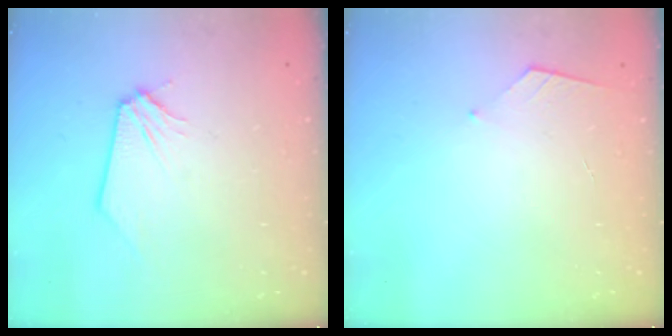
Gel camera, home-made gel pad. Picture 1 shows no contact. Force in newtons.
{"total": 4.6, "press": 4.6, "slide": 0.7}